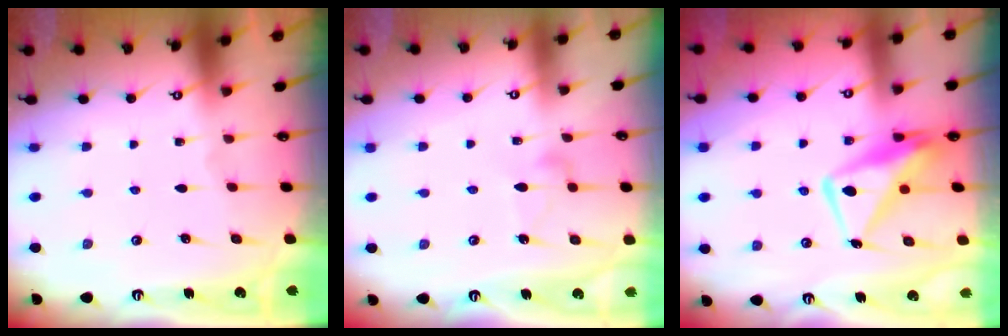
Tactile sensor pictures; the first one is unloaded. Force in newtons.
{"total": 6.6, "press": 6.5, "slide": 0.4}
{"total": 12.3, "press": 12.2, "slide": 1.4}